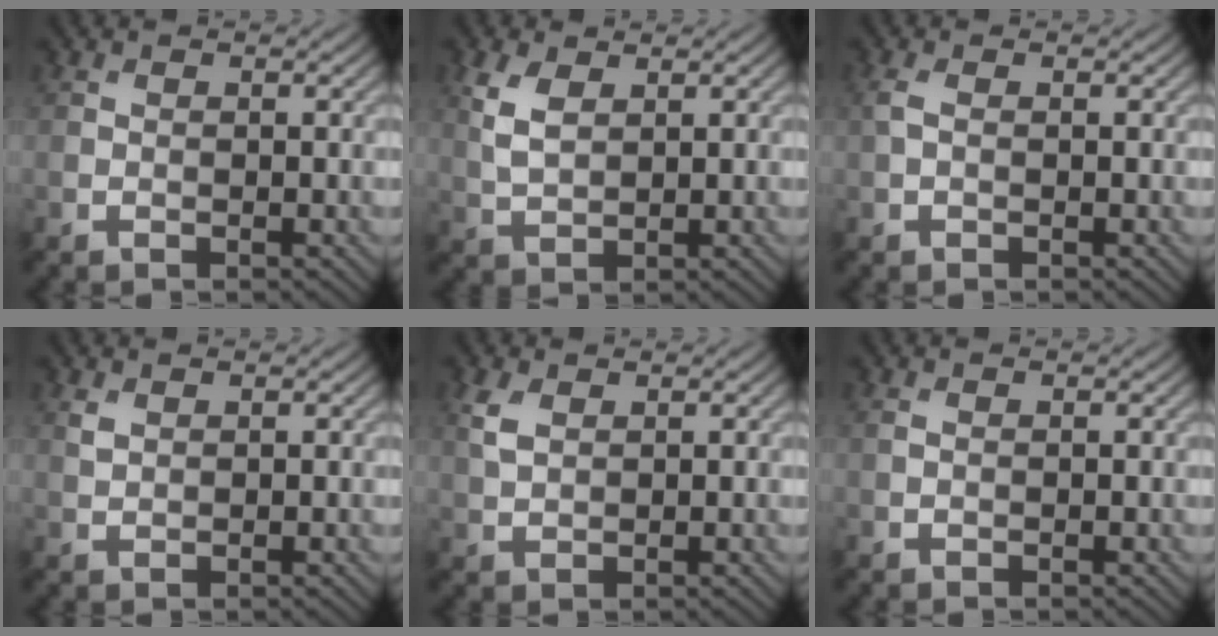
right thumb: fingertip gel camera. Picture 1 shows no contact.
{"total": 4.1, "force": [1.7, 2.2, 3.0], "torque": [-0.083, 0.002, 0.038]}
{"total": 1.3, "force": [0.2, 0.6, 1.2], "torque": [-0.036, 0.004, 0.002]}
{"total": 1.1, "force": [0.7, 0.6, 0.6], "torque": [-0.020, -0.001, 0.018]}
{"total": 2.8, "force": [1.3, 1.7, 1.9], "torque": [-0.055, 0.003, 0.028]}
{"total": 0.6, "force": [0.2, 0.2, 0.5], "torque": [-0.015, 0.003, 0.003]}